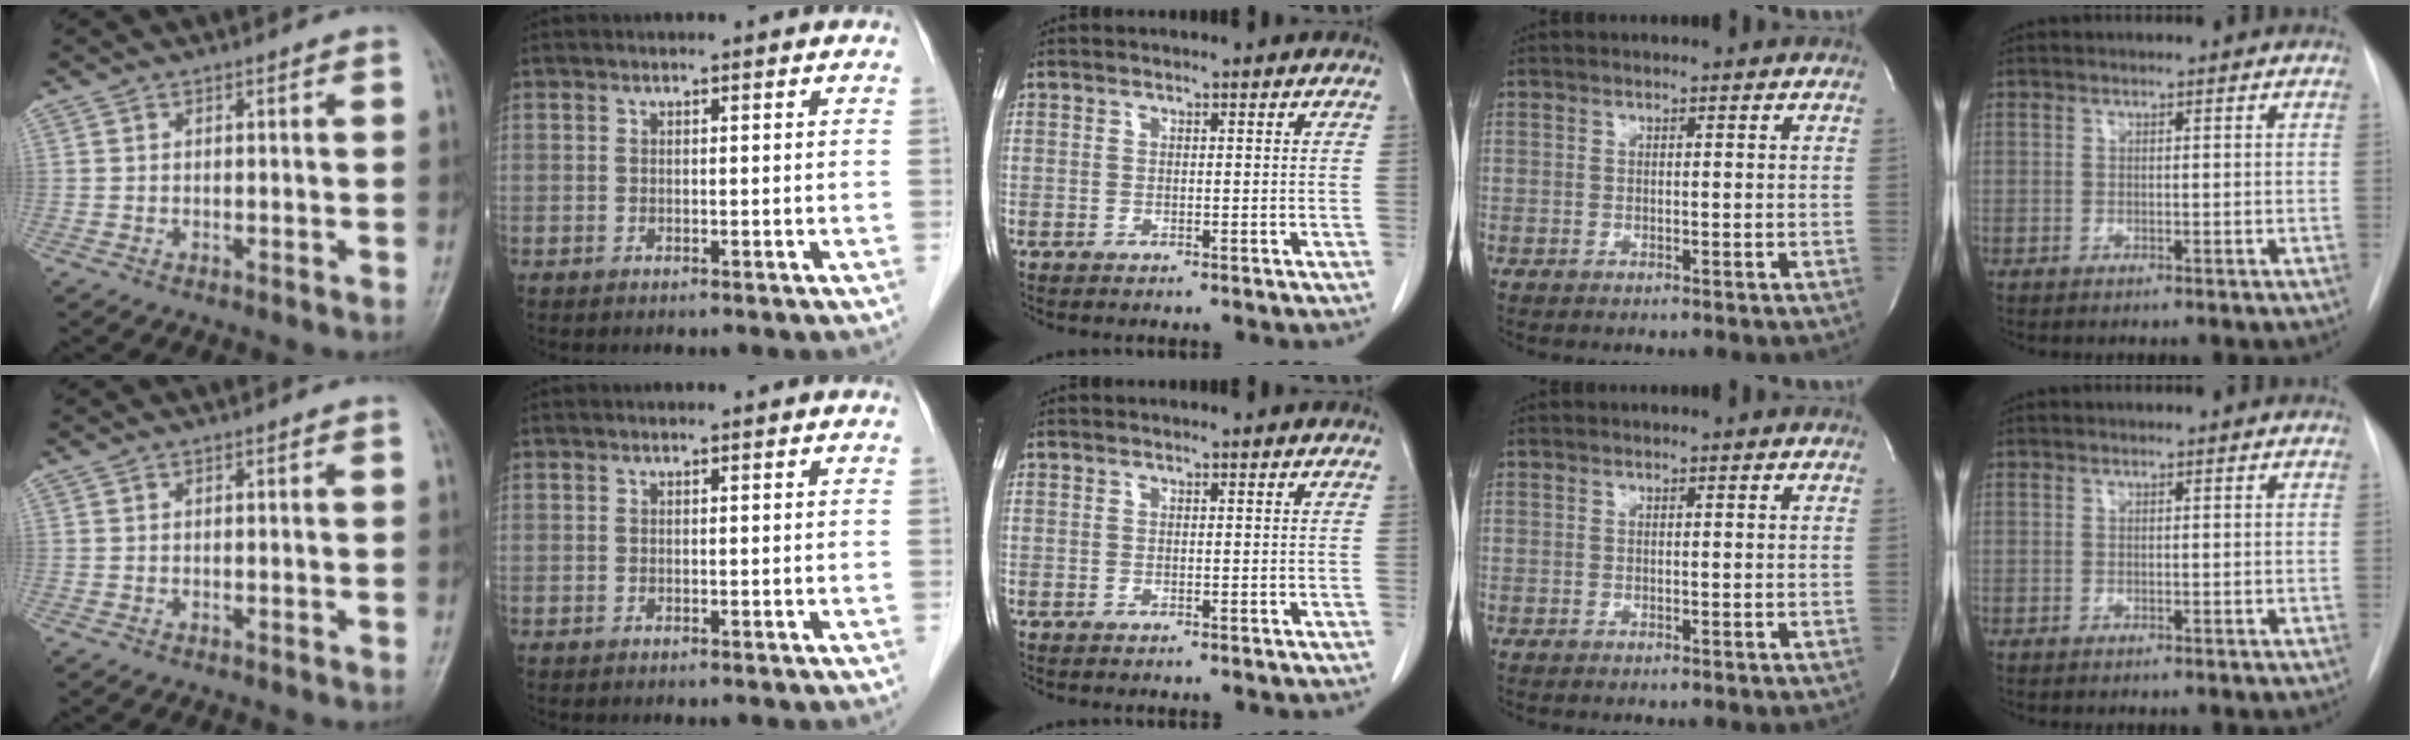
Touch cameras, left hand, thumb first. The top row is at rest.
{}